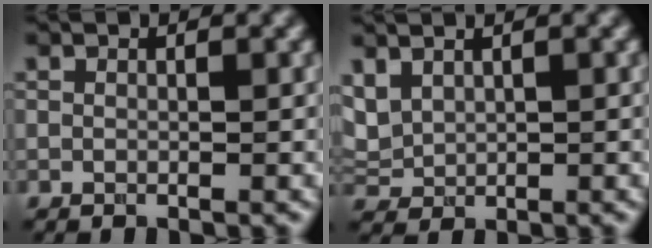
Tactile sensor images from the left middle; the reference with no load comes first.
{"total": 2.4, "force": [1.3, 1.5, 1.4], "torque": [-0.038, 0.007, 0.037]}